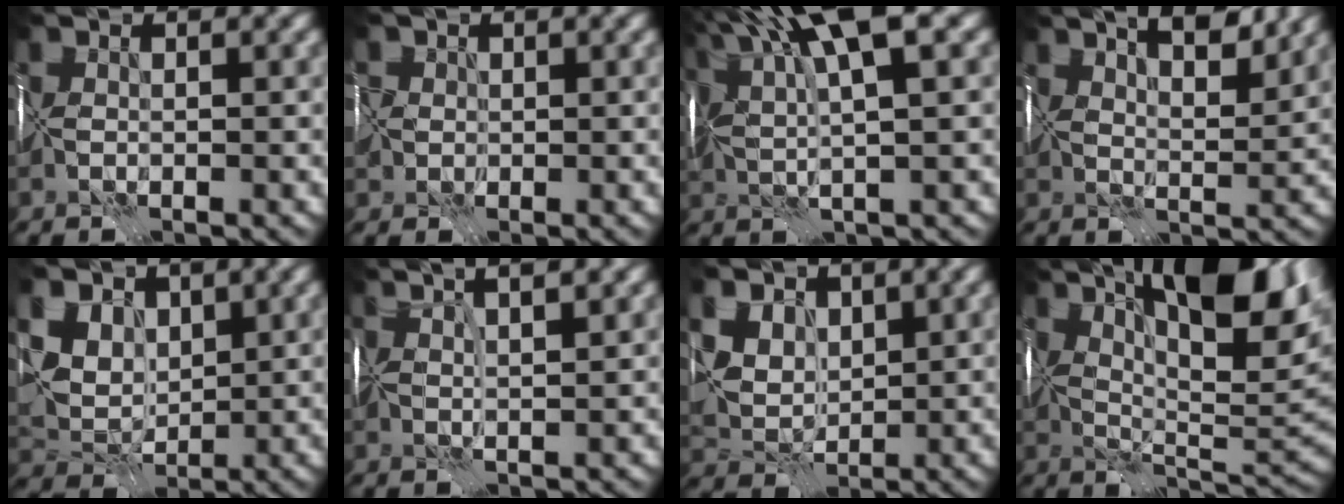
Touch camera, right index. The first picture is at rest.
{"total": 2.9, "force": [1.2, 2.5, 0.5], "torque": [-0.009, 0.026, -0.002]}
{"total": 10.3, "force": [4.9, 2.2, 8.8], "torque": [-0.163, 0.025, 0.085]}
{"total": 7.2, "force": [5.3, 2.0, 4.4], "torque": [-0.045, 0.026, 0.058]}
{"total": 5.4, "force": [3.0, 4.1, 2.0], "torque": [-0.063, 0.006, 0.052]}
{"total": 6.8, "force": [4.3, 1.9, 4.9], "torque": [-0.055, 0.044, 0.044]}
{"total": 4.7, "force": [2.6, 3.5, 1.8], "torque": [-0.054, 0.004, 0.051]}
{"total": 15.9, "force": [7.1, 6.1, 12.8], "torque": [-0.205, 0.024, 0.120]}